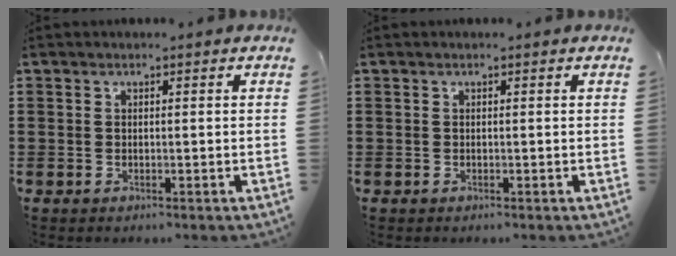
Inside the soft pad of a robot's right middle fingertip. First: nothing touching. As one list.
[{"total": 0.0}]